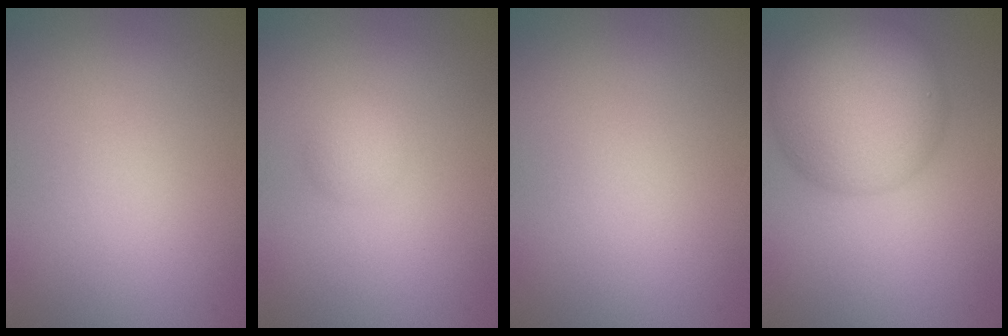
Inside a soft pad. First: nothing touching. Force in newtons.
{"total": 1.4, "press": 1.4, "slide": 0.1}
{"total": 0.0}
{"total": 9.6, "press": 9.6, "slide": 0.5}